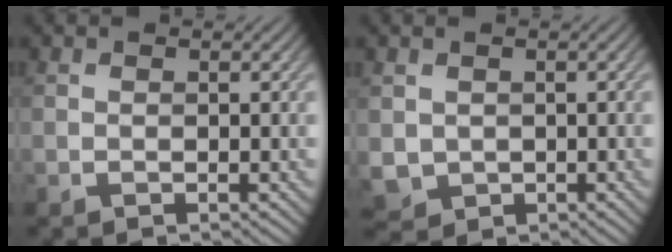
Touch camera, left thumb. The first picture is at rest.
{"total": 2.8, "force": [0.3, 2.6, 1.0], "torque": [-0.041, -0.015, 0.009]}